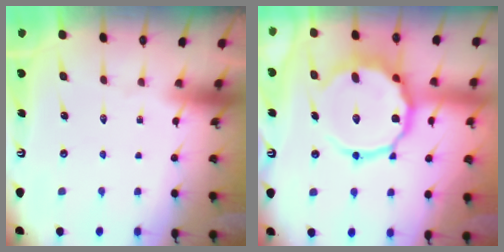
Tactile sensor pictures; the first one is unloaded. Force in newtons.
{"total": 16.1, "press": 16.0, "slide": 1.5}